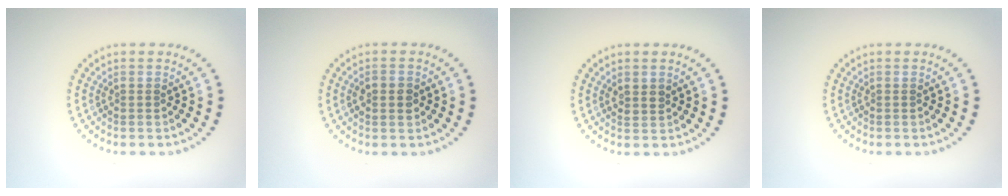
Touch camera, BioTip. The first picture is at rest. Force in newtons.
{"total": 1.8, "press": 1.8, "slide": 0.1}
{"total": 1.2, "press": 1.1, "slide": 0.5}
{"total": 0.0}